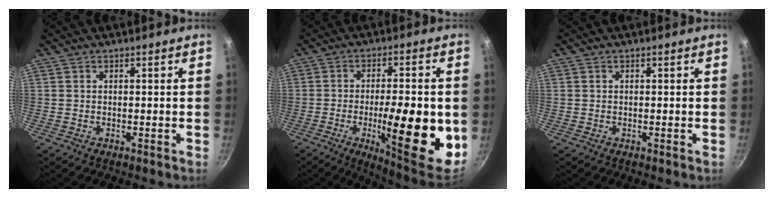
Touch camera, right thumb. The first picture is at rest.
{"total": 18.9, "force": [-3.5, 5.1, 17.9], "torque": [-0.248, -0.002, -0.051]}
{"total": 0.0}